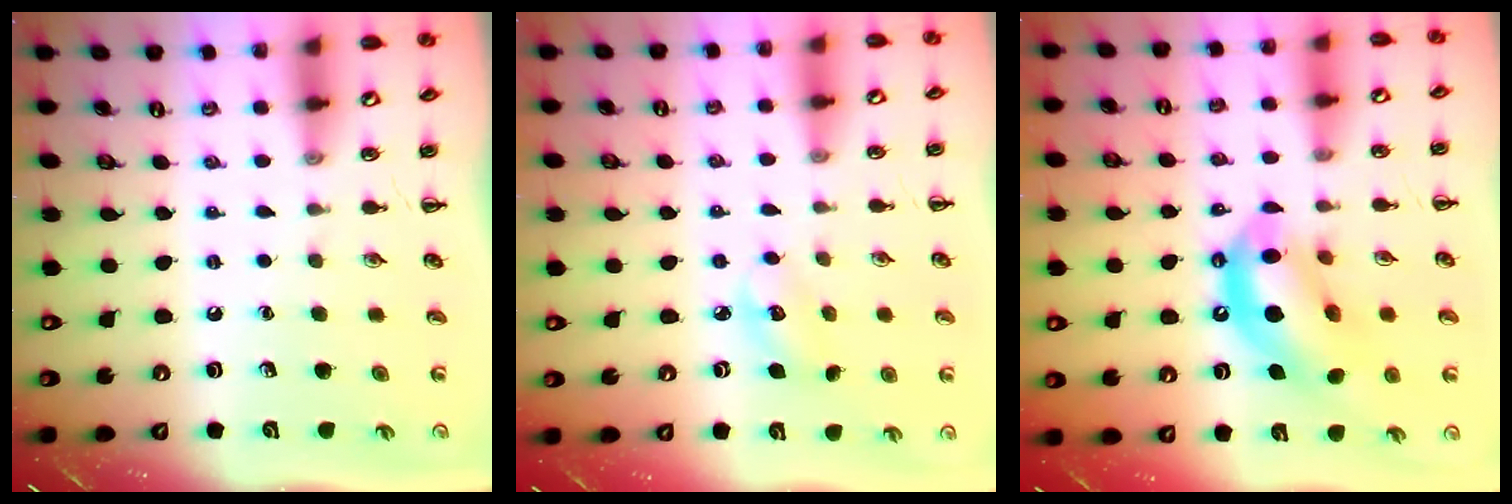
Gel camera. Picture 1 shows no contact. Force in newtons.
{"total": 3.9, "press": 3.8, "slide": 0.8}
{"total": 13.8, "press": 13.4, "slide": 3.5}